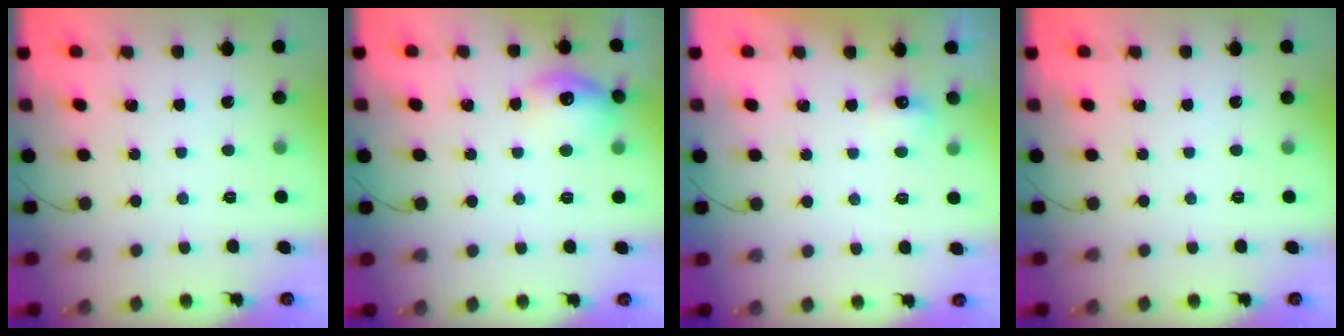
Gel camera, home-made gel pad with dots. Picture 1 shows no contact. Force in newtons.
{"total": 11.3, "press": 11.3, "slide": 0.4}
{"total": 4.1, "press": 3.9, "slide": 1.1}
{"total": 0.0}